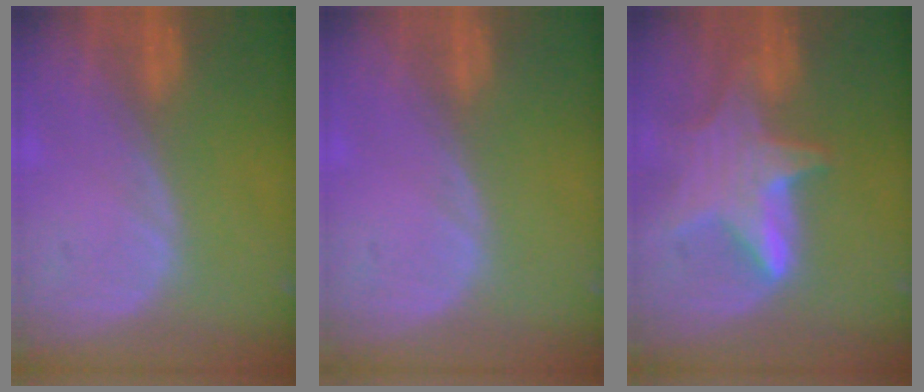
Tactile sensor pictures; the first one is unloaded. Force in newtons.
{"total": 0.0}
{"total": 7.7, "press": 7.7, "slide": 0.4}